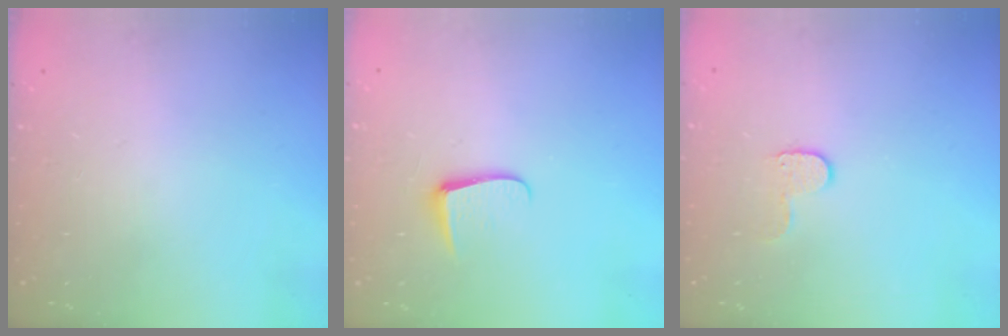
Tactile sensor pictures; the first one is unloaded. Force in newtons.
{"total": 6.0, "press": 6.0, "slide": 0.8}
{"total": 5.1, "press": 5.0, "slide": 0.5}